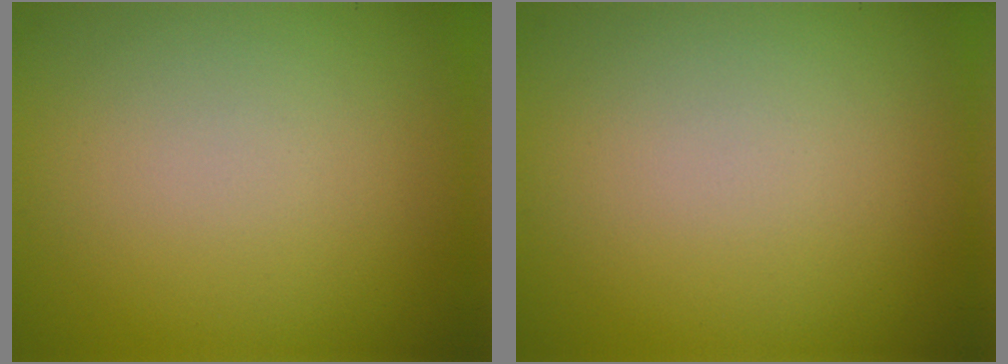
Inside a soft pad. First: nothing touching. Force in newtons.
{"total": 0.0}